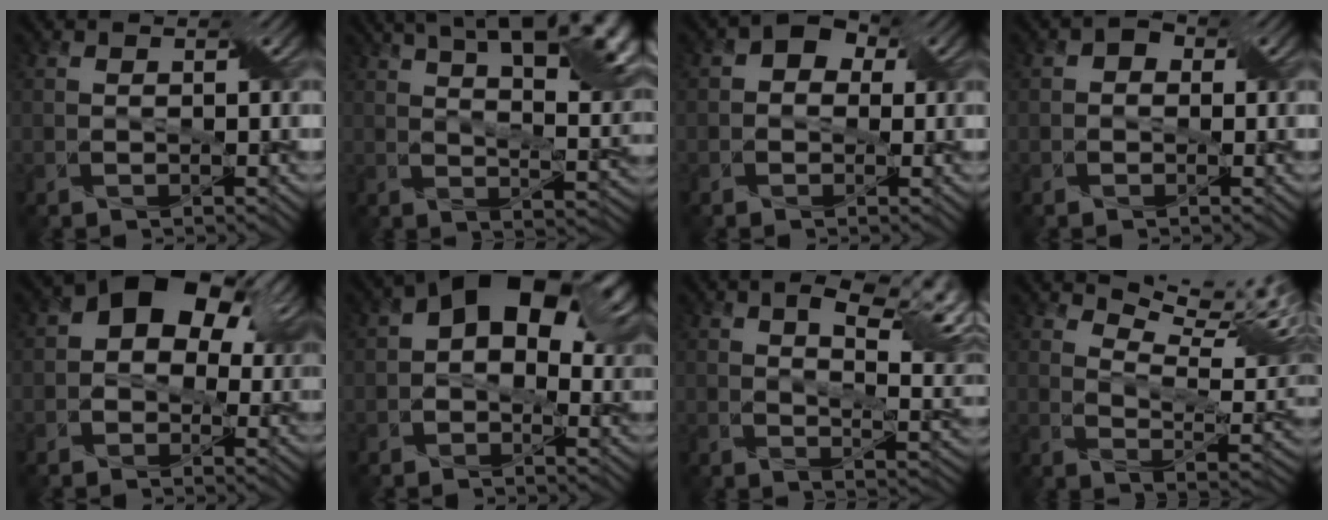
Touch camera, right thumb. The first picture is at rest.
{"total": 16.0, "force": [8.1, 6.1, 12.3], "torque": [-0.183, 0.019, 0.119]}
{"total": 4.0, "force": [0.9, 3.3, 2.0], "torque": [-0.028, 0.012, -0.006]}
{"total": 1.9, "force": [0.0, 1.8, 0.8], "torque": [-0.007, 0.002, -0.009]}
{"total": 10.4, "force": [3.1, 7.2, 6.7], "torque": [-0.104, 0.018, 0.039]}
{"total": 12.6, "force": [3.7, 7.4, 9.4], "torque": [-0.143, 0.005, 0.054]}
{"total": 11.0, "force": [4.8, 4.7, 8.7], "torque": [-0.130, 0.001, 0.070]}
{"total": 12.1, "force": [8.7, 3.4, 7.7], "torque": [-0.141, 0.001, 0.134]}